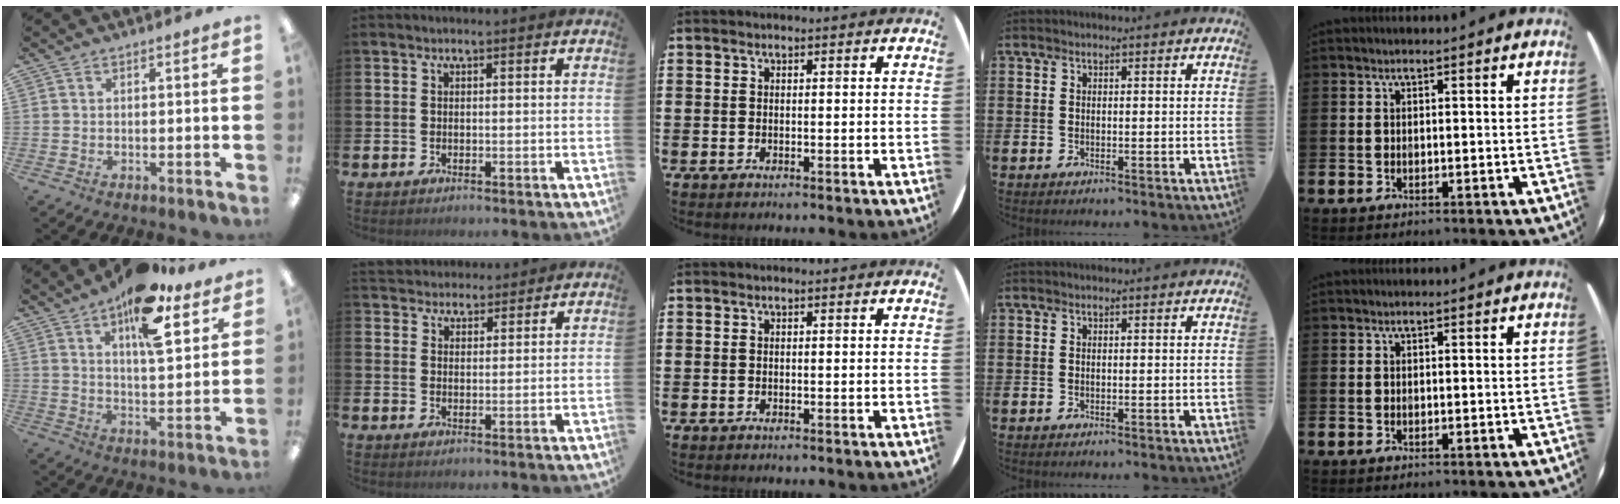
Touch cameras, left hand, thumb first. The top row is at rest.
{"thumb": {"total": 15.4, "force": [9.6, 6.2, 10.3], "torque": [-0.148, -0.046, 0.158]}, "index": {"total": 3.6, "force": [3.4, 1.2, -0.3], "torque": [-0.006, -0.018, 0.062]}}